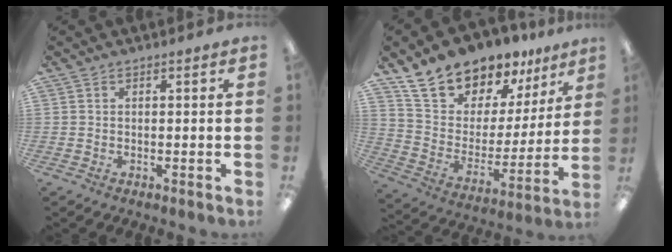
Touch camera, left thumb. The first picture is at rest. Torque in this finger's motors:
{"motor_torque": [0.72, 0.70, 1.45, -1.32, 0.18]}